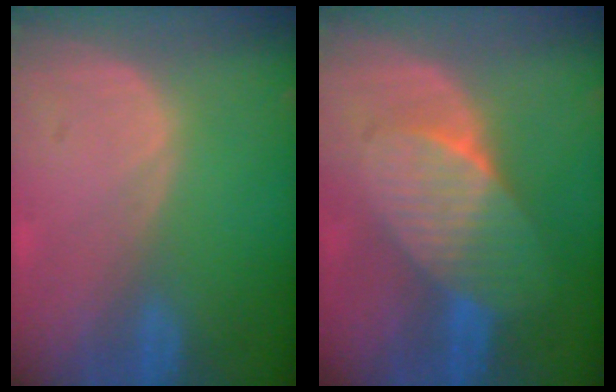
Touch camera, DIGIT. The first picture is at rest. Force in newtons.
{"total": 7.5, "press": 6.9, "slide": 2.9}